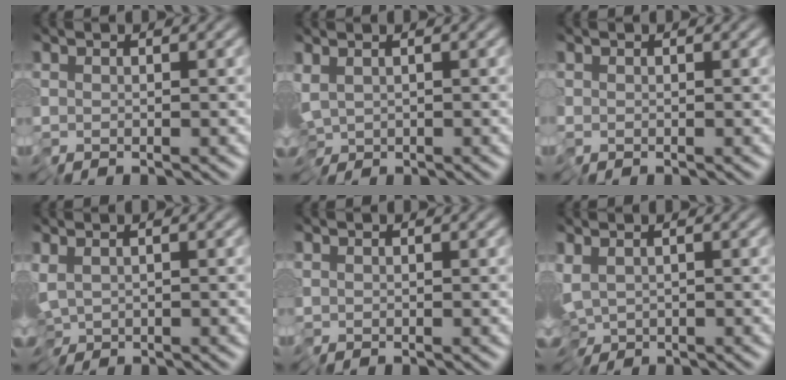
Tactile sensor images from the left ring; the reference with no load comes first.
{"total": 3.4, "force": [-0.9, 2.1, 2.5], "torque": [-0.055, -0.011, -0.011]}
{"total": 0.0}
{"total": 3.1, "force": [-1.1, 1.8, 2.3], "torque": [-0.050, -0.010, -0.015]}
{"total": 0.0}
{"total": 4.2, "force": [-1.3, 2.6, 3.0], "torque": [-0.062, -0.016, -0.011]}